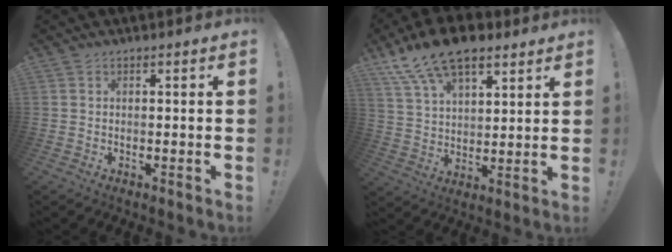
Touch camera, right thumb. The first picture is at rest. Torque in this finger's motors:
{"motor_torque": [1.75, 2.43, 0.96, 0.69, 0.50]}